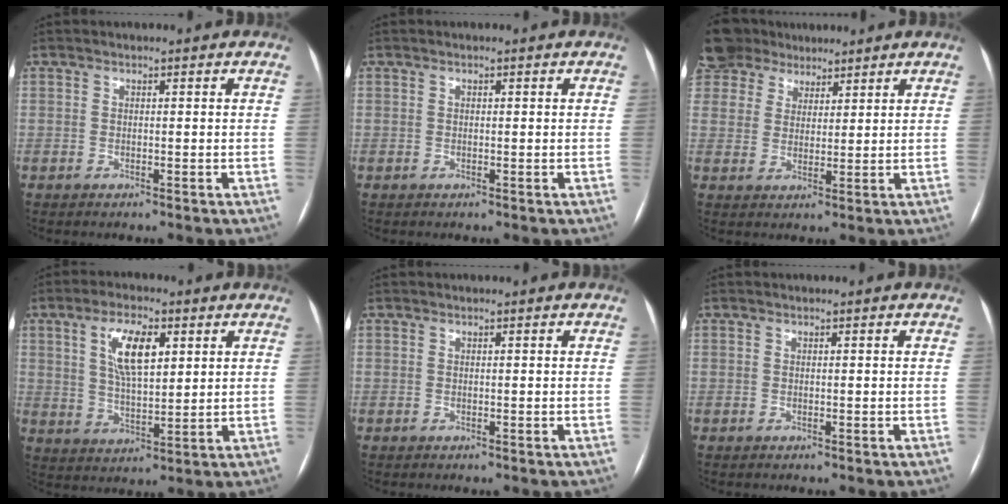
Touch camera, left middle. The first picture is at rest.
{"total": 0.0}
{"total": 9.2, "force": [7.2, 5.6, 0.7], "torque": [-0.021, 0.028, 0.136]}
{"total": 8.7, "force": [3.3, 3.0, 7.4], "torque": [-0.143, 0.007, 0.064]}
{"total": 0.0}
{"total": 0.0}